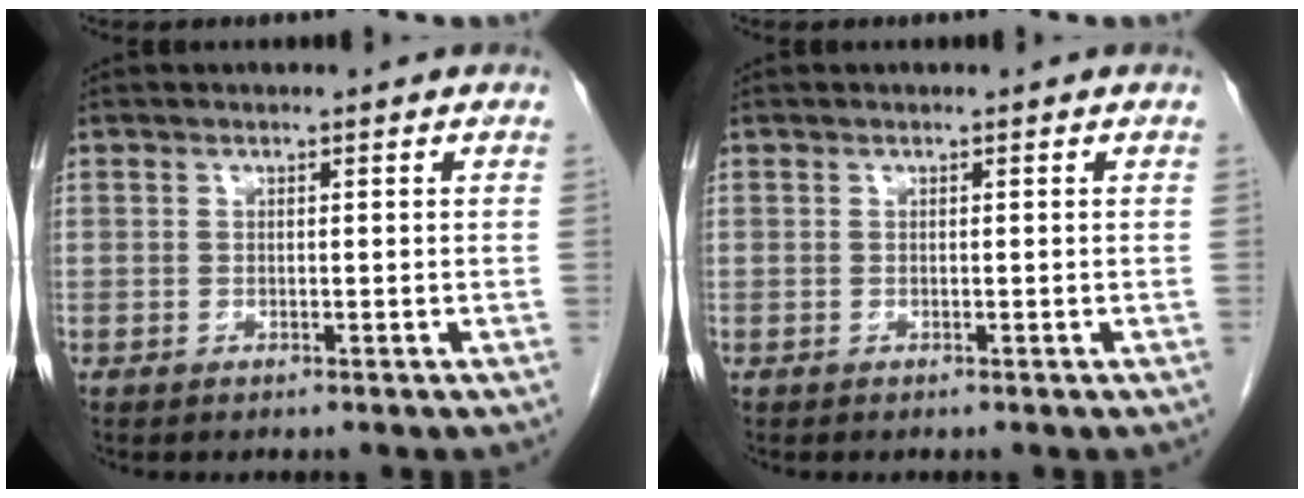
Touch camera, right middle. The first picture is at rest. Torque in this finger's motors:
{"motor_torque": [0.11, -0.04, -0.01, -0.01]}